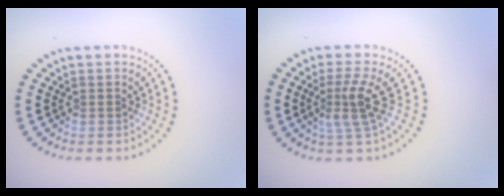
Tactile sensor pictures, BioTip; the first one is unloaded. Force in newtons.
{"total": 3.1, "press": 2.3, "slide": 2.0}